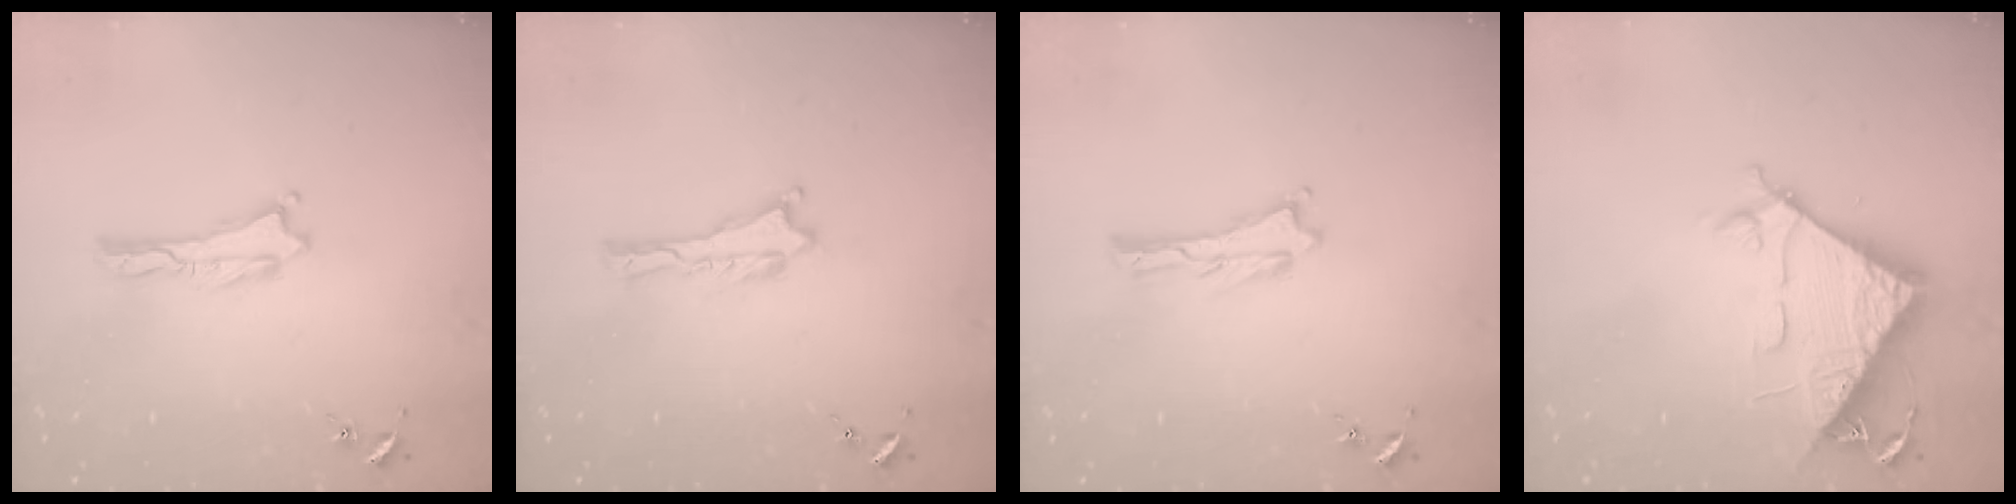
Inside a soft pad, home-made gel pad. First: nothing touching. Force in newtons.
{"total": 0.0}
{"total": 0.0}
{"total": 8.5, "press": 8.4, "slide": 0.7}